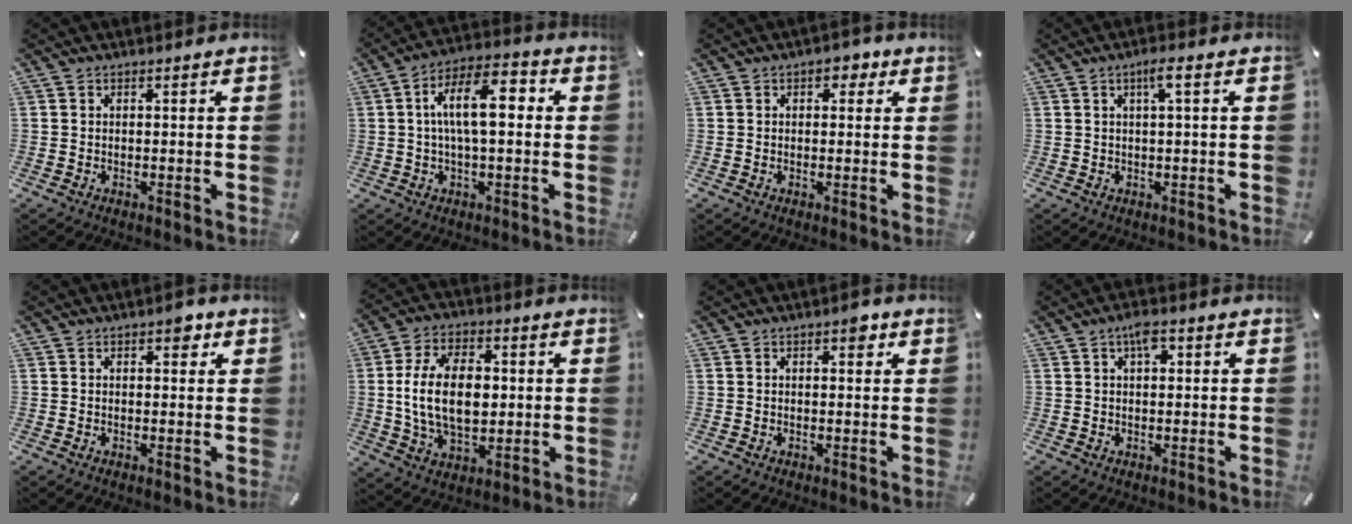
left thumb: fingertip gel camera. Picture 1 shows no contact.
{"total": 11.8, "force": [1.2, 4.7, 10.8], "torque": [-0.187, 0.008, 0.018]}
{"total": 3.3, "force": [1.0, 2.3, 2.1], "torque": [-0.021, 0.000, 0.010]}
{"total": 3.5, "force": [1.0, 0.3, 3.3], "torque": [-0.058, -0.002, 0.013]}
{"total": 3.0, "force": [1.4, 1.9, 1.9], "torque": [-0.011, -0.005, 0.015]}
{"total": 15.9, "force": [0.9, 10.0, 12.3], "torque": [-0.253, 0.004, 0.014]}
{"total": 2.8, "force": [1.2, 1.6, 2.0], "torque": [-0.018, -0.002, 0.014]}
{"total": 4.0, "force": [1.5, 2.0, 3.2], "torque": [-0.052, 0.003, 0.020]}